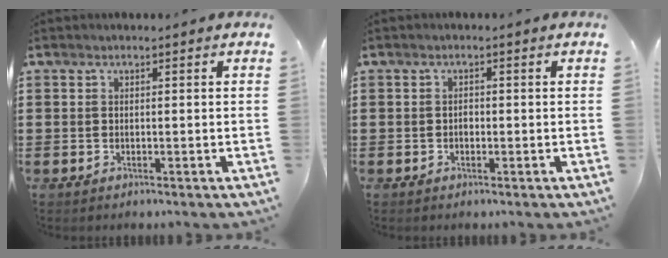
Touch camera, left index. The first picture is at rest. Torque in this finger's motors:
{"motor_torque": [2.14, 0.00, 0.00, 0.02]}